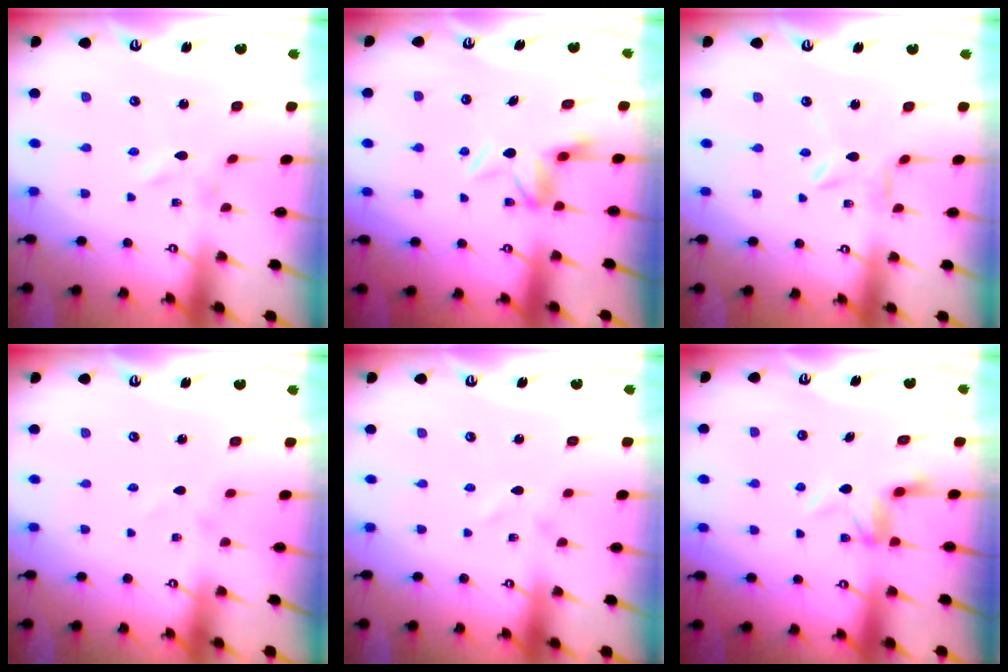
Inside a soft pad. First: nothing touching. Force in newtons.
{"total": 6.2, "press": 6.2, "slide": 0.4}
{"total": 6.9, "press": 6.9, "slide": 0.5}
{"total": 1.5, "press": 1.5, "slide": 0.4}
{"total": 0.9, "press": 0.9, "slide": 0.1}
{"total": 5.3, "press": 5.3, "slide": 0.2}